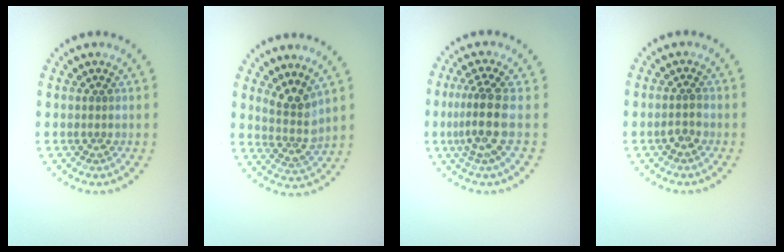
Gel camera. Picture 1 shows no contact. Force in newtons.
{"total": 2.9, "press": 2.1, "slide": 2.0}
{"total": 3.4, "press": 2.6, "slide": 2.2}
{"total": 1.3, "press": 1.3, "slide": 0.2}